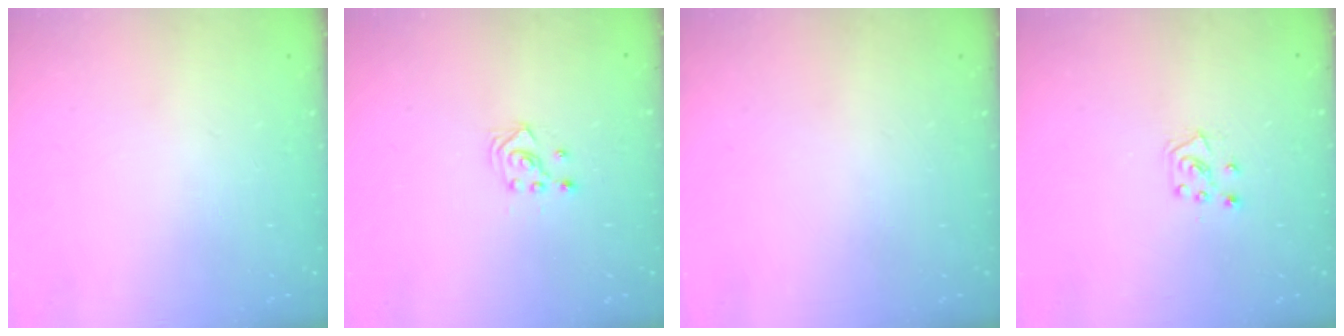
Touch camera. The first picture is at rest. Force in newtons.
{"total": 2.9, "press": 2.9, "slide": 0.3}
{"total": 0.0}
{"total": 5.4, "press": 5.4, "slide": 0.6}